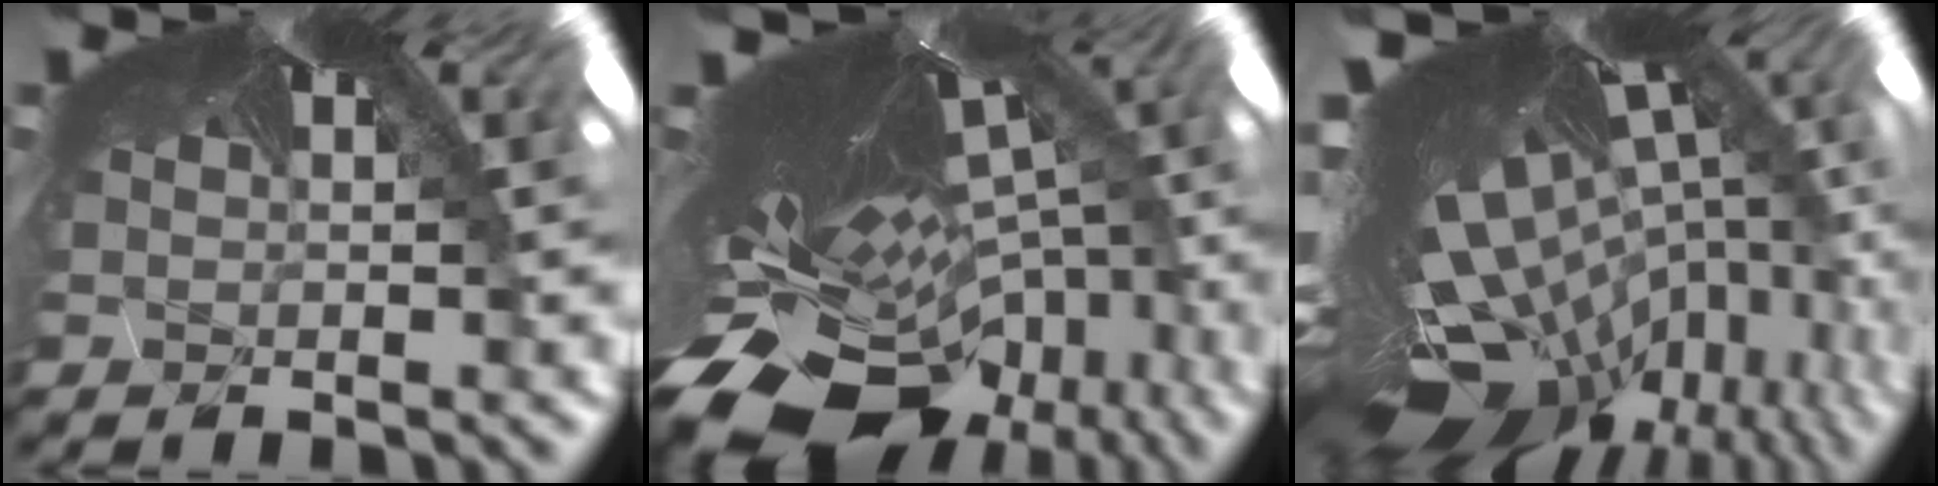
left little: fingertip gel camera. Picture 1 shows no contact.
{"total": 11.5, "force": [-11.3, 1.6, 0.9], "torque": [-0.038, -0.116, -0.145]}
{"total": 7.7, "force": [-7.0, -0.3, 3.2], "torque": [-0.081, -0.113, -0.069]}